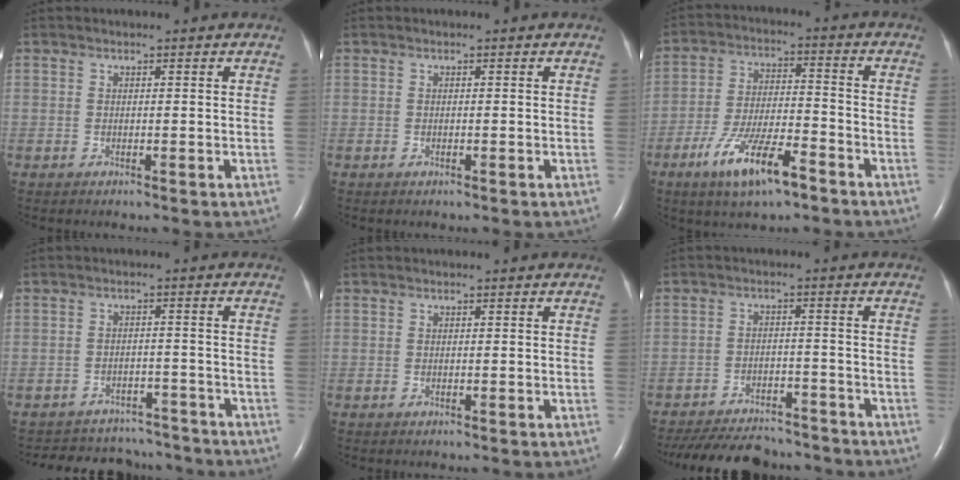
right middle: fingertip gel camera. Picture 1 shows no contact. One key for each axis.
{"total": 0.0}
{"total": 10.9, "fx": -6.6, "fy": 2.6, "fz": 8.2, "tx": -0.156, "ty": -0.005, "tz": -0.115}
{"total": 9.3, "fx": -8.6, "fy": 3.5, "fz": 0.1, "tx": -0.004, "ty": 0.024, "tz": -0.103}
{"total": 0.0}
{"total": 16.2, "fx": -14.5, "fy": 4.6, "fz": 5.5, "tx": -0.127, "ty": -0.013, "tz": -0.207}